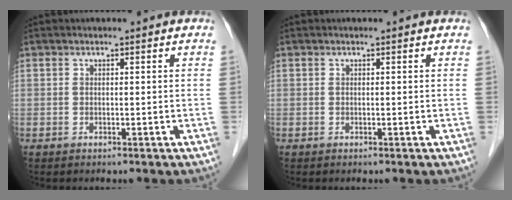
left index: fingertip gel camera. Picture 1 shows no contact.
{"total": 0.0}